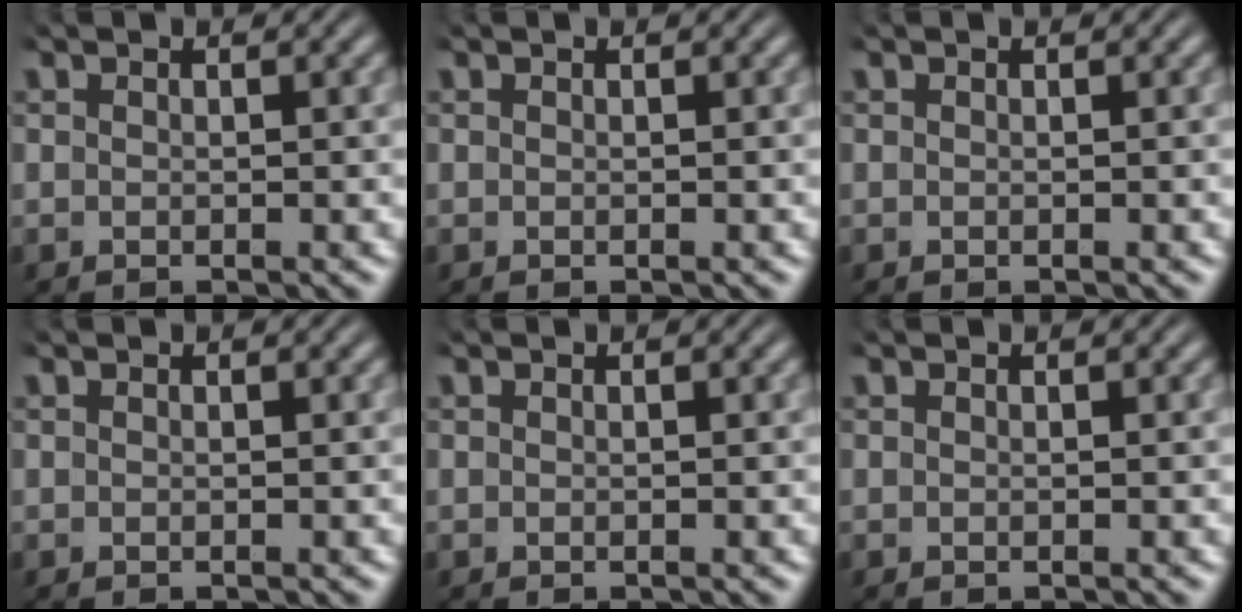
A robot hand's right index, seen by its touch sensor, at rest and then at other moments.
{"total": 0.0}
{"total": 0.0}
{"total": 0.0}
{"total": 0.0}
{"total": 0.0}